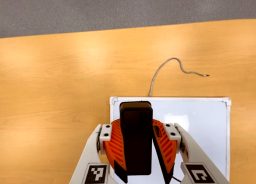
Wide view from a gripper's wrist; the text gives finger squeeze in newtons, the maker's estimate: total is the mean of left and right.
{"total": 10.4, "left": 10.0, "right": 10.9}